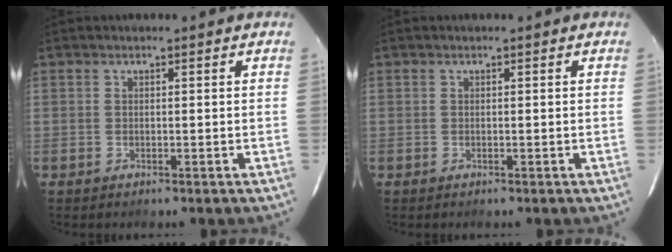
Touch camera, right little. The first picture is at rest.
{"total": 0.0}